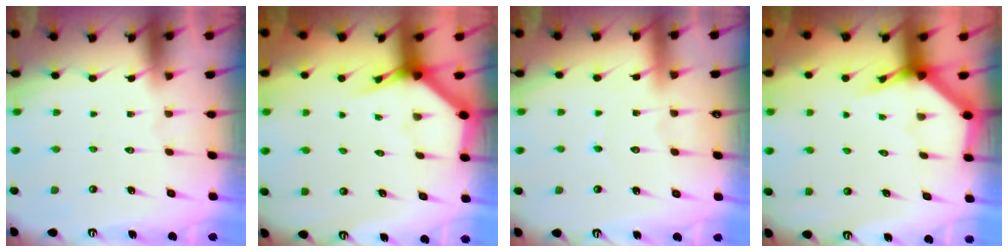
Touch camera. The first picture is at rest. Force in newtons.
{"total": 3.7, "press": 3.7, "slide": 0.3}
{"total": 4.0, "press": 4.0, "slide": 0.5}
{"total": 4.0, "press": 4.0, "slide": 0.2}